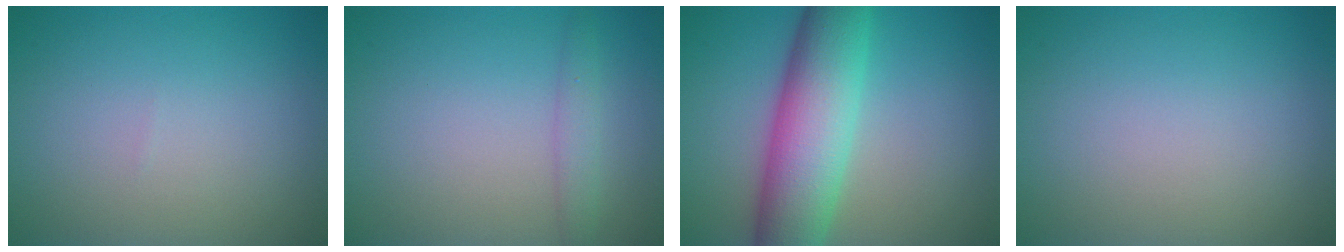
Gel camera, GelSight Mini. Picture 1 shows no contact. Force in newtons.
{"total": 1.7, "press": 1.7, "slide": 0.1}
{"total": 9.4, "press": 9.4, "slide": 0.3}
{"total": 0.0}